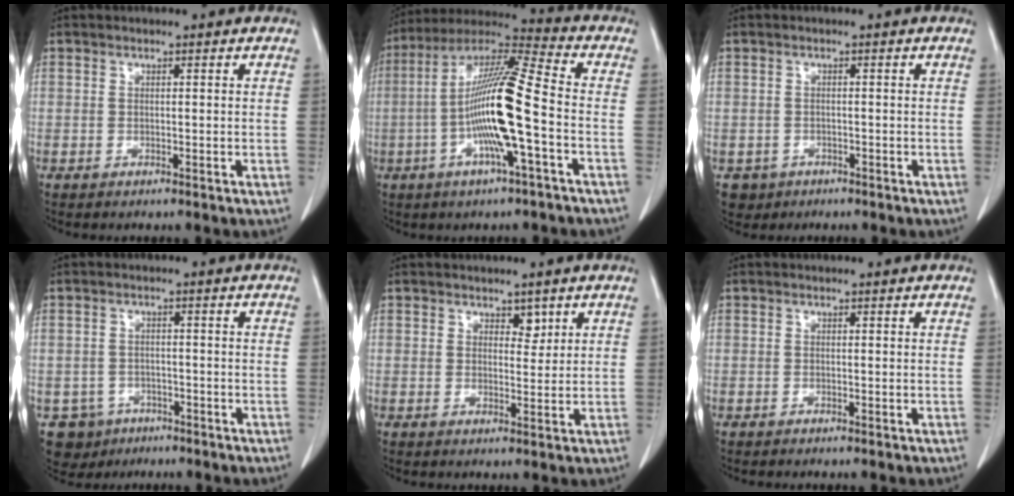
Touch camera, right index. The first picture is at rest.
{"total": 15.3, "force": [-3.1, 0.4, 15.0], "torque": [-0.285, 0.006, -0.066]}
{"total": 2.8, "force": [-1.3, 2.5, 0.1], "torque": [0.000, 0.007, -0.018]}
{"total": 5.3, "force": [-3.0, 4.4, 0.3], "torque": [-0.003, 0.007, -0.042]}
{"total": 2.2, "force": [1.4, 1.3, 1.1], "torque": [-0.011, -0.005, 0.023]}
{"total": 0.0}